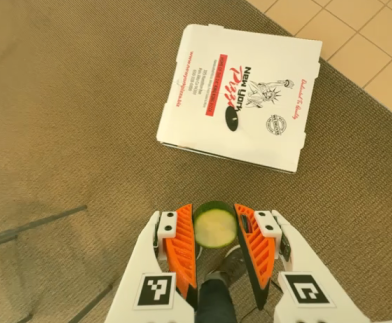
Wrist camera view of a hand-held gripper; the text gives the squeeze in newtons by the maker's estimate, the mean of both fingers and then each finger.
{"total": 9.6, "left": 9.9, "right": 9.4}